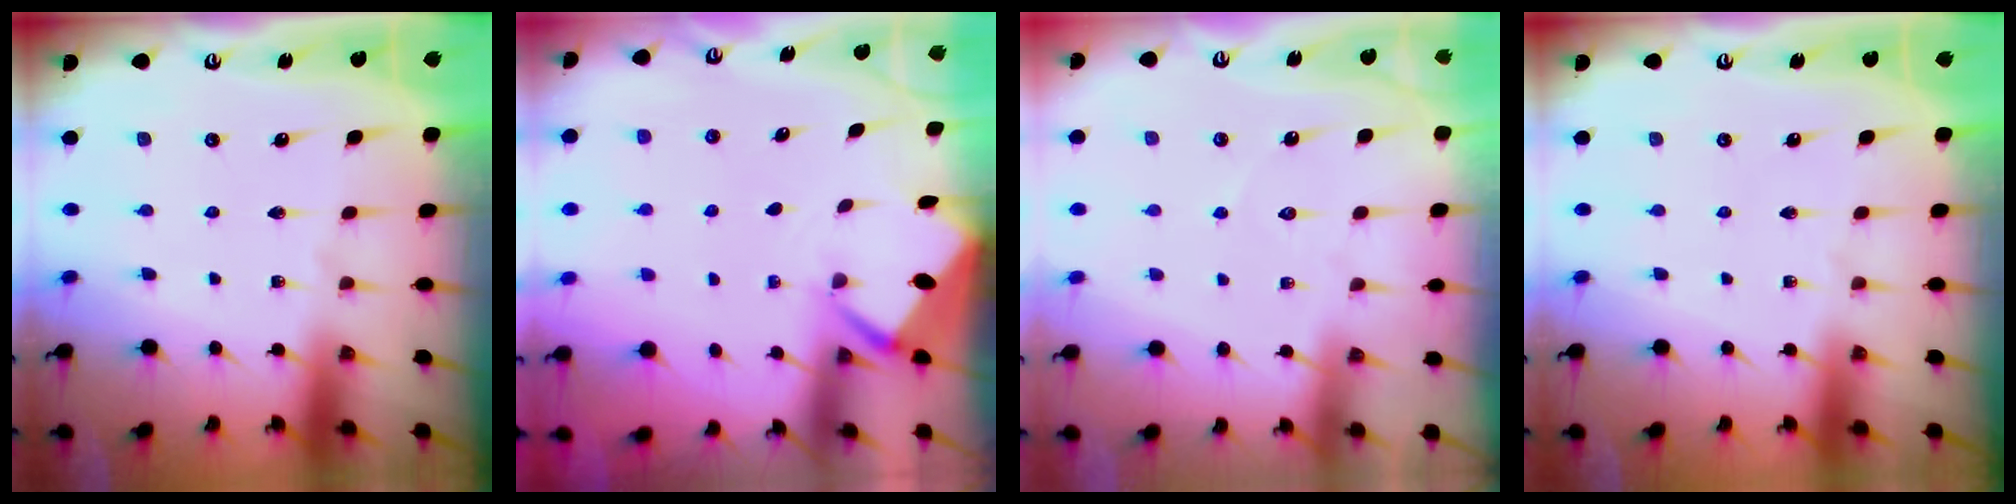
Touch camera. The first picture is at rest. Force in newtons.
{"total": 2.6, "press": 2.6, "slide": 0.0}
{"total": 3.5, "press": 3.5, "slide": 0.4}
{"total": 0.0}